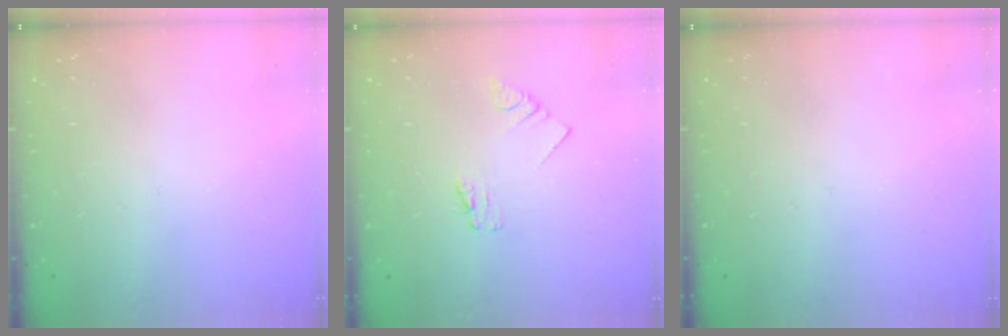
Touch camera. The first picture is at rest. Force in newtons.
{"total": 1.6, "press": 1.6, "slide": 0.2}
{"total": 0.0}